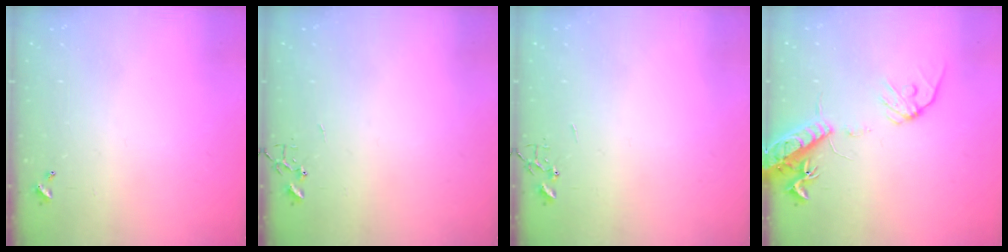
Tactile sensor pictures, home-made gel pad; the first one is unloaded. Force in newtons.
{"total": 0.0}
{"total": 0.0}
{"total": 16.4, "press": 16.1, "slide": 3.0}